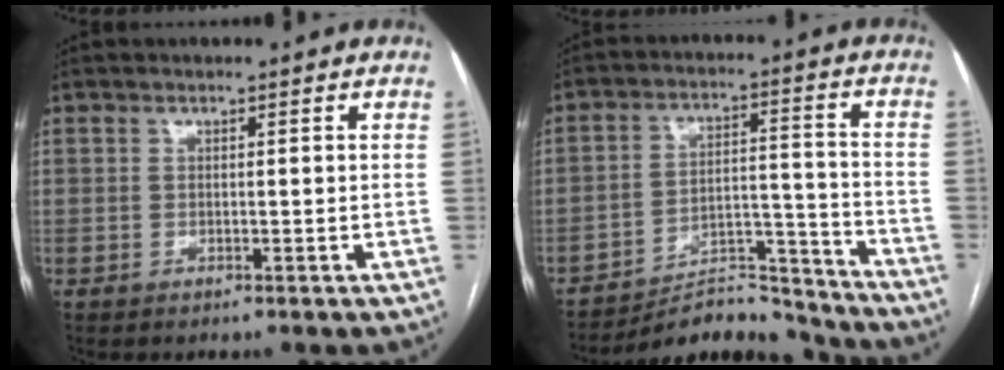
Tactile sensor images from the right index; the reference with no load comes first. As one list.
[{"total": 11.7, "force": [-11.5, 2.2, 0.4], "torque": [0.008, 0.048, -0.180]}]